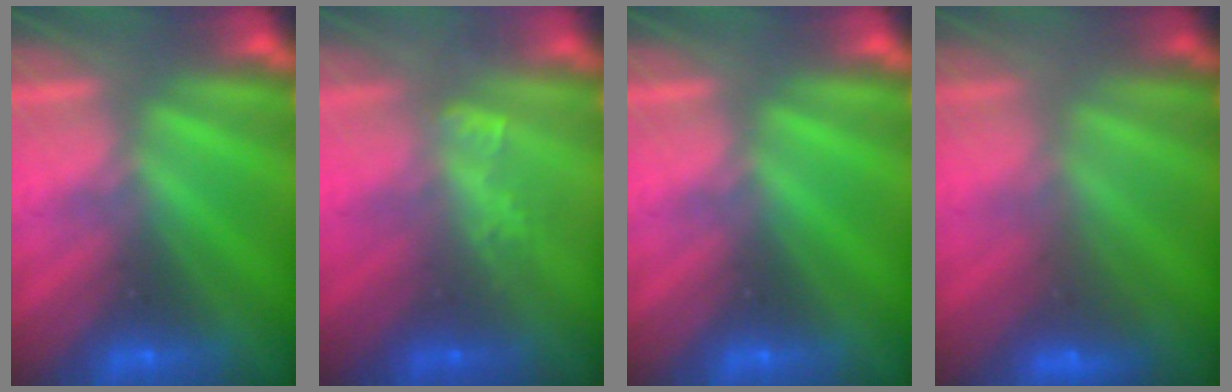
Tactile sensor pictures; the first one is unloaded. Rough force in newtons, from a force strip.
{"total": 2.2}
{"total": 0.0}
{"total": 2.4}